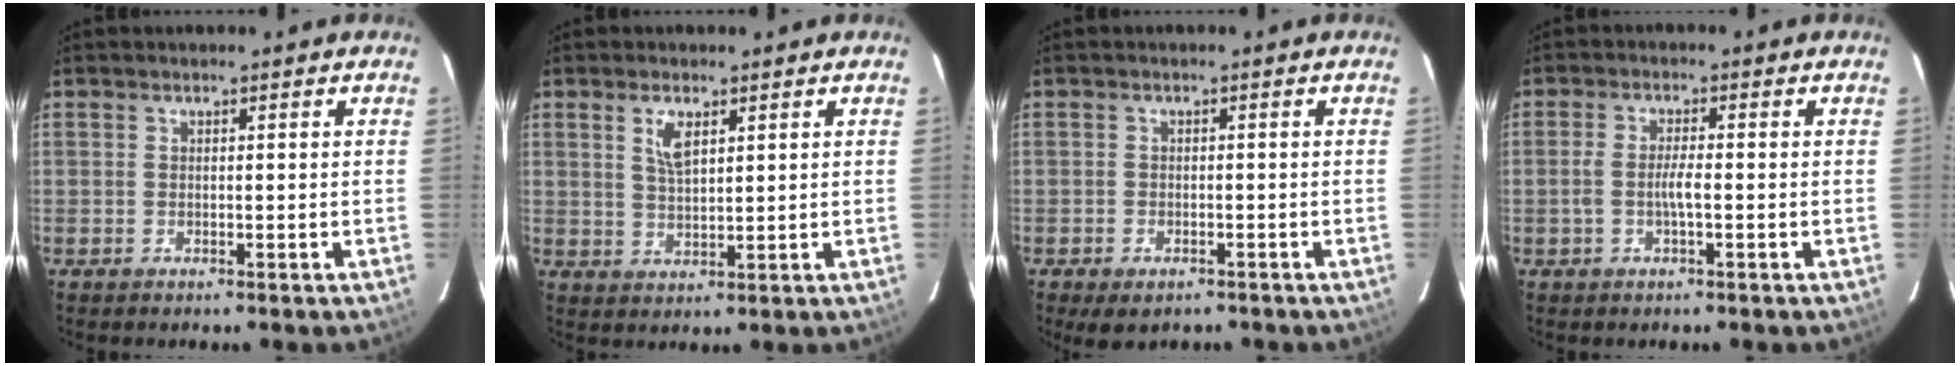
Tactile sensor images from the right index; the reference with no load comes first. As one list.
[{"total": 4.2, "force": [2.0, 1.7, 3.3], "torque": [-0.061, 0.001, 0.040]}, {"total": 3.9, "force": [-2.5, 2.3, 1.9], "torque": [-0.042, -0.012, -0.033]}, {"total": 3.2, "force": [-0.9, 0.4, 3.1], "torque": [-0.061, 0.002, -0.016]}]